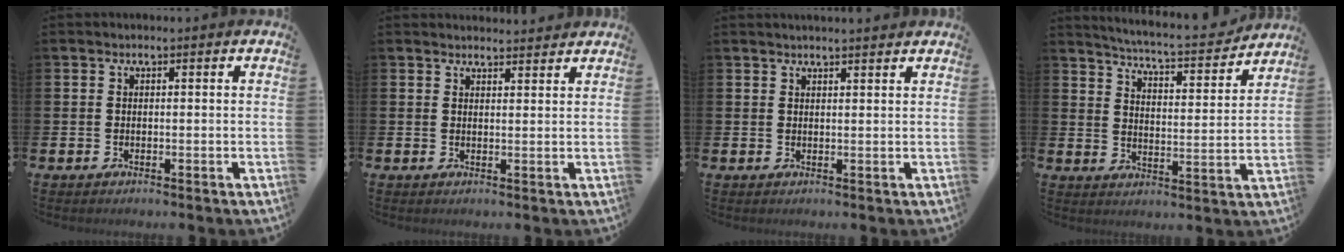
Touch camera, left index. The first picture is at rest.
{"total": 2.3, "force": [2.2, 0.3, -0.1], "torque": [0.012, -0.016, 0.038]}
{"total": 1.7, "force": [1.7, -0.1, 0.2], "torque": [0.009, -0.011, 0.028]}
{"total": 5.8, "force": [5.7, 0.0, 1.2], "torque": [-0.039, -0.050, 0.090]}